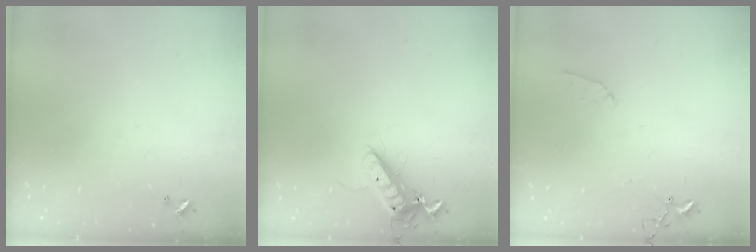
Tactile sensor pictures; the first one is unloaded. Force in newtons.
{"total": 12.5, "press": 12.4, "slide": 1.6}
{"total": 6.6, "press": 6.5, "slide": 0.7}